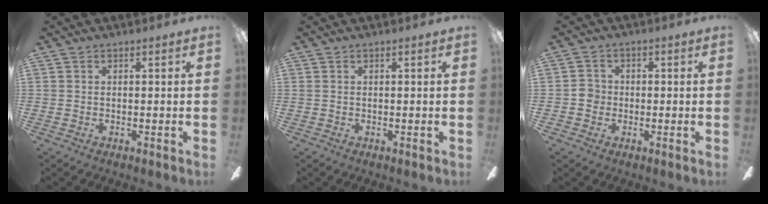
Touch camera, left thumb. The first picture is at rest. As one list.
[{"total": 0.0}, {"total": 3.2, "force": [-0.8, 3.0, 0.9], "torque": [-0.010, 0.004, -0.017]}]